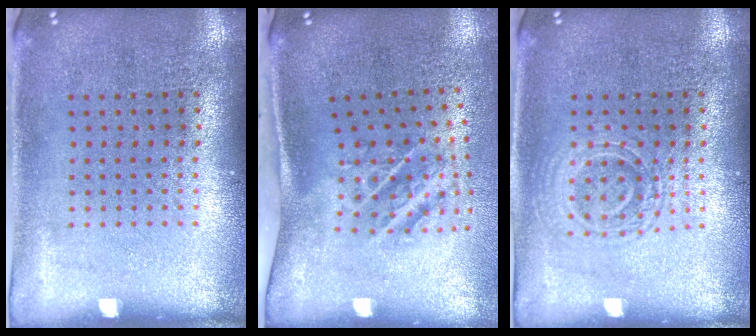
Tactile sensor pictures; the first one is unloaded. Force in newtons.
{"total": 2.1, "press": 1.3, "slide": 1.6}
{"total": 1.4, "press": 1.3, "slide": 0.3}